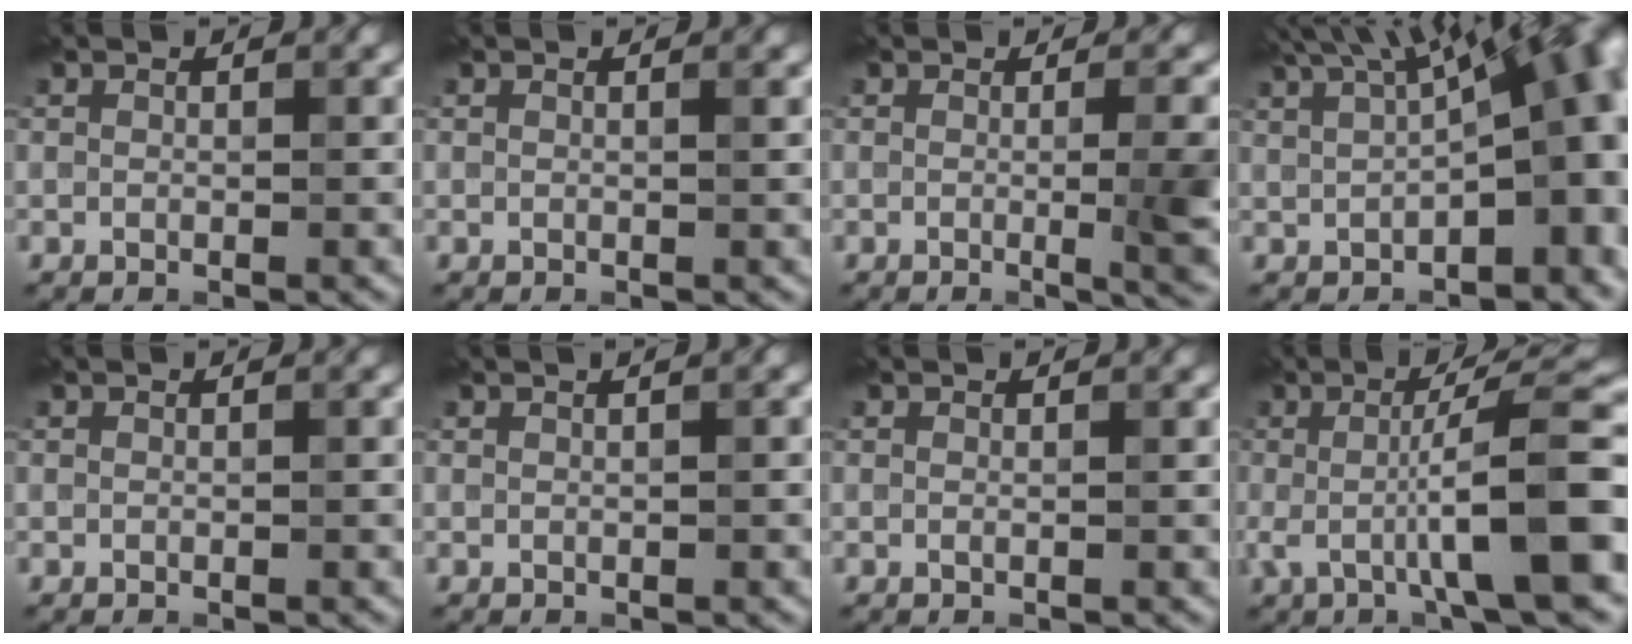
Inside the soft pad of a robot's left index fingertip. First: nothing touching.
{"total": 0.7, "force": [0.2, 0.2, 0.6], "torque": [-0.002, 0.002, -0.001]}
{"total": 8.1, "force": [-0.7, 2.9, 7.6], "torque": [-0.059, -0.005, -0.004]}
{"total": 15.5, "force": [3.0, 6.7, 13.6], "torque": [-0.158, 0.025, 0.067]}
{"total": 0.0}
{"total": 1.6, "force": [0.5, 0.6, 1.4], "torque": [-0.015, 0.002, -0.003]}
{"total": 0.0}
{"total": 9.9, "force": [-0.7, 2.1, 9.6], "torque": [-0.132, 0.001, -0.014]}